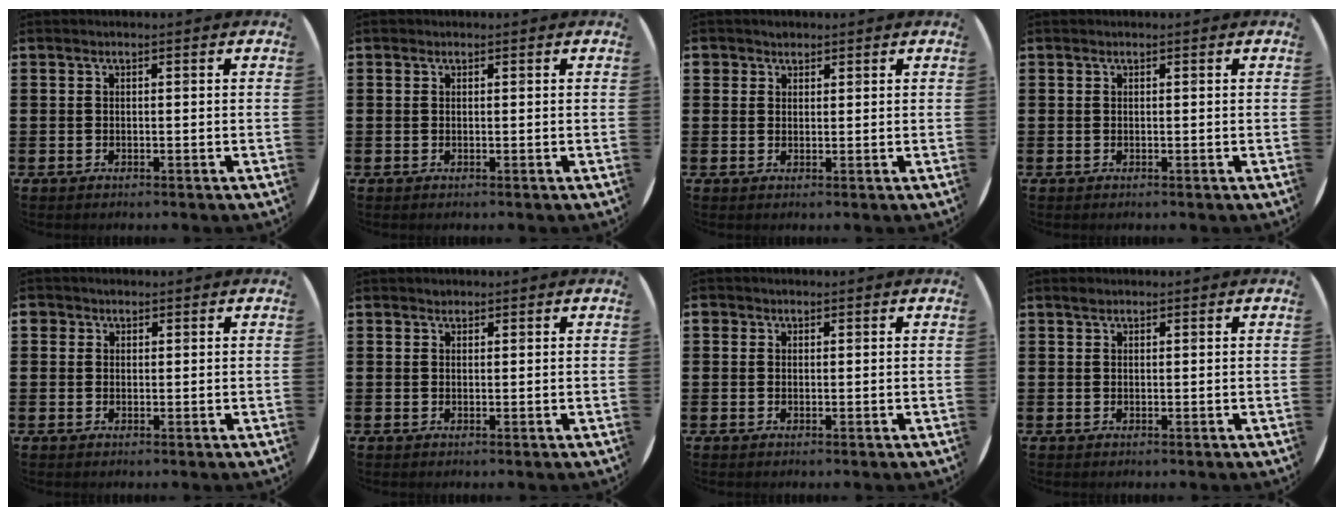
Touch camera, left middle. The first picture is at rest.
{"total": 0.0}
{"total": 1.5, "force": [1.3, 0.8, 0.0], "torque": [0.007, -0.002, 0.024]}
{"total": 0.0}
{"total": 1.2, "force": [0.8, 0.9, 0.2], "torque": [0.003, 0.001, 0.015]}
{"total": 0.7, "force": [0.6, 0.3, 0.0], "torque": [-0.001, 0.002, 0.012]}
{"total": 0.6, "force": [0.3, 0.6, 0.0], "torque": [-0.001, 0.005, 0.006]}
{"total": 0.6, "force": [0.6, 0.3, 0.1], "torque": [0.005, -0.003, 0.010]}